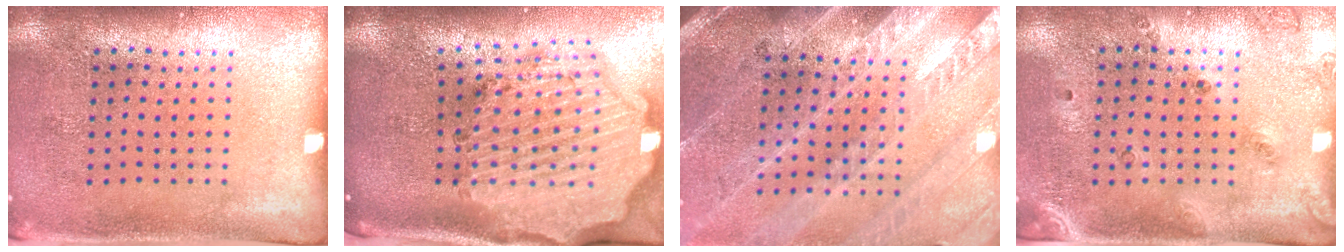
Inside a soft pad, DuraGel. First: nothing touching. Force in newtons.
{"total": 4.0, "press": 3.3, "slide": 2.3}
{"total": 3.2, "press": 2.8, "slide": 1.4}
{"total": 1.5, "press": 1.2, "slide": 0.9}